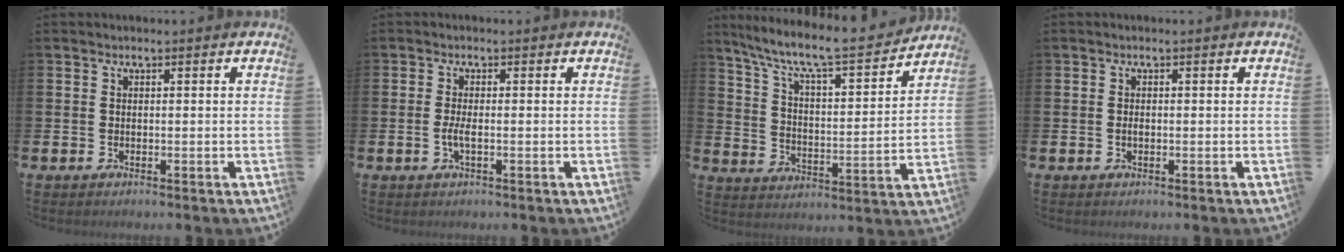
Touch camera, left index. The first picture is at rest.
{"total": 1.8, "force": [-0.4, 0.4, 1.7], "torque": [-0.032, 0.001, -0.008]}
{"total": 9.3, "force": [8.2, 1.4, 4.2], "torque": [-0.107, -0.058, 0.132]}
{"total": 0.7, "force": [-0.1, 0.4, 0.6], "torque": [-0.005, -0.002, -0.005]}